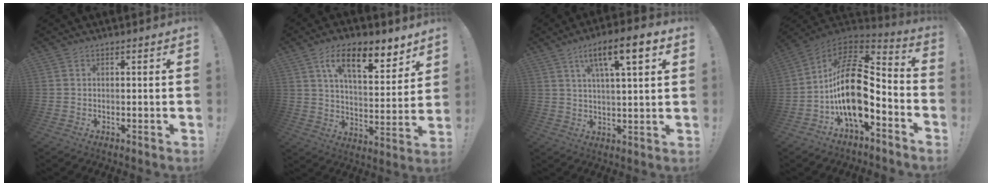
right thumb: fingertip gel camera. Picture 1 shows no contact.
{"total": 14.2, "force": [8.6, 5.3, 10.0], "torque": [-0.155, -0.040, 0.143]}
{"total": 11.1, "force": [5.1, 2.3, 9.5], "torque": [-0.150, -0.013, 0.078]}
{"total": 21.4, "force": [-1.7, 11.8, 17.7], "torque": [-0.330, 0.014, -0.019]}